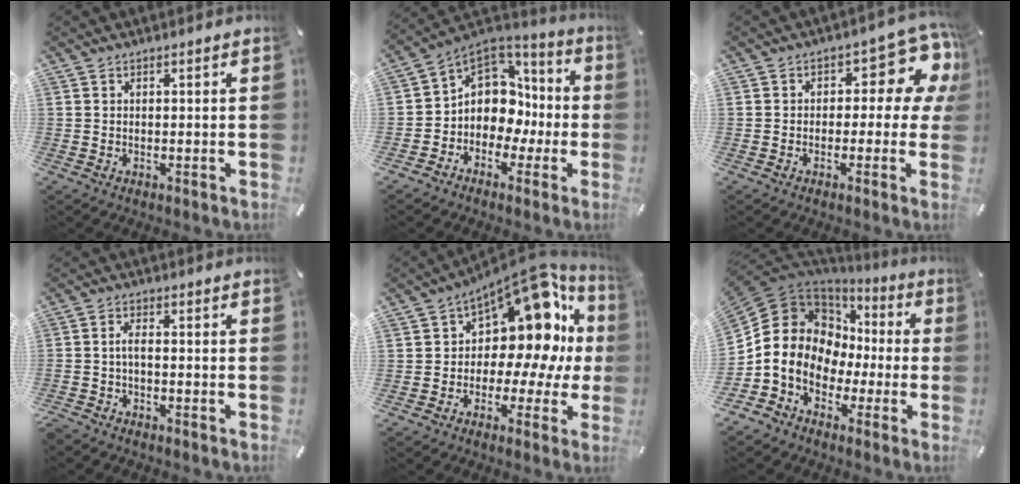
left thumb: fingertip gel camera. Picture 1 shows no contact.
{"total": 10.1, "force": [0.1, 9.4, 3.9], "torque": [-0.082, -0.016, 0.009]}
{"total": 10.7, "force": [4.0, 5.9, 8.0], "torque": [-0.097, -0.034, 0.067]}
{"total": 2.7, "force": [-1.5, 0.9, 2.0], "torque": [-0.053, 0.003, -0.033]}
{"total": 16.8, "force": [7.1, 10.3, 11.2], "torque": [-0.153, -0.078, 0.115]}
{"total": 13.0, "force": [-1.7, 11.9, 4.9], "torque": [-0.116, -0.017, -0.031]}